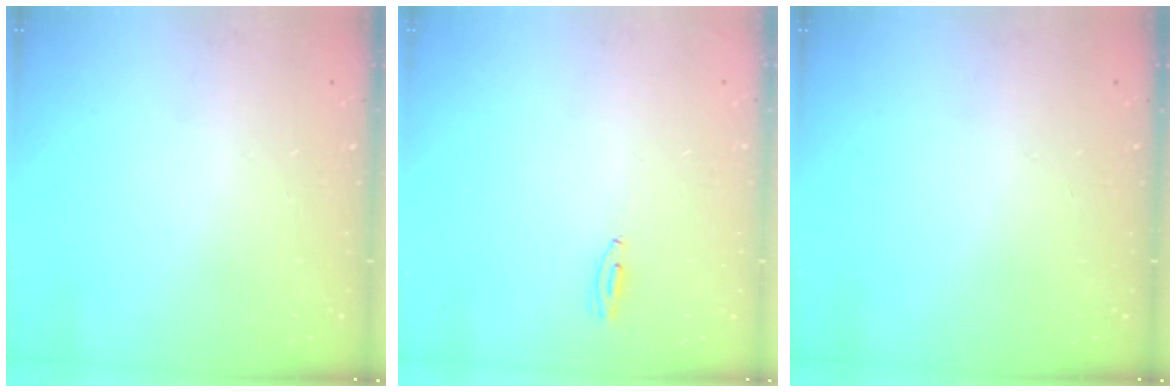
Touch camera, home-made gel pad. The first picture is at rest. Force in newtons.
{"total": 3.1, "press": 2.8, "slide": 1.3}
{"total": 0.0}